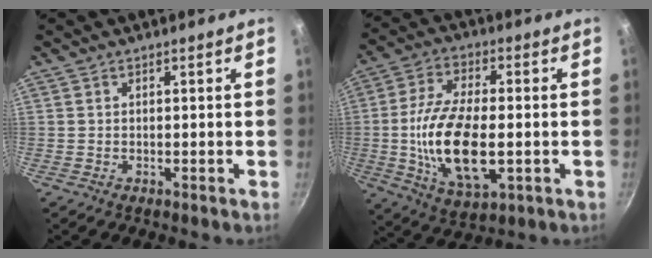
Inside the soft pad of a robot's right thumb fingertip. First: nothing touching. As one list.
[{"total": 16.9, "force": [-2.0, 8.1, 14.7], "torque": [-0.277, 0.002, -0.038]}]